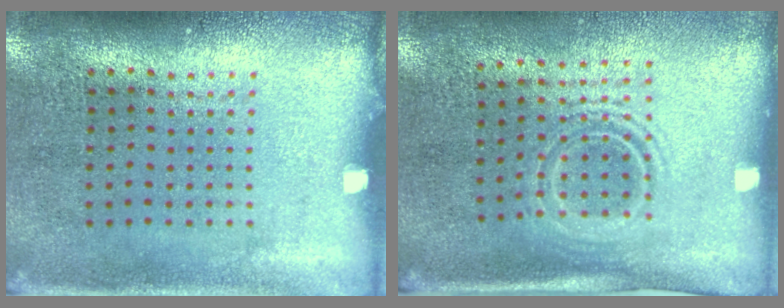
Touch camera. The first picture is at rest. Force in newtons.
{"total": 1.6, "press": 1.2, "slide": 1.1}